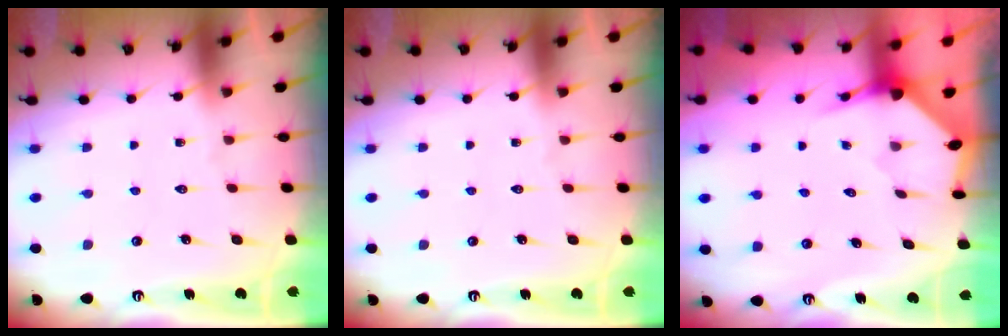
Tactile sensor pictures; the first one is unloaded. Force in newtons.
{"total": 0.0}
{"total": 3.1, "press": 3.1, "slide": 0.3}